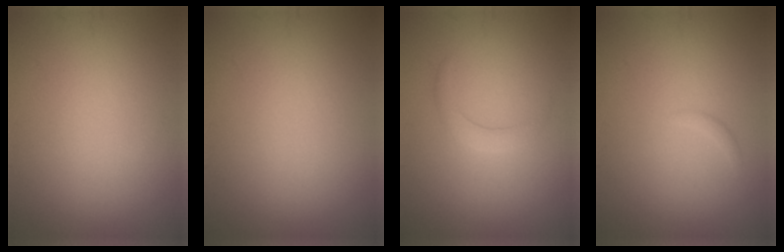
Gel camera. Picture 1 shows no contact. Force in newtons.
{"total": 0.0}
{"total": 1.5, "press": 1.5, "slide": 0.0}
{"total": 0.5, "press": 0.5, "slide": 0.1}